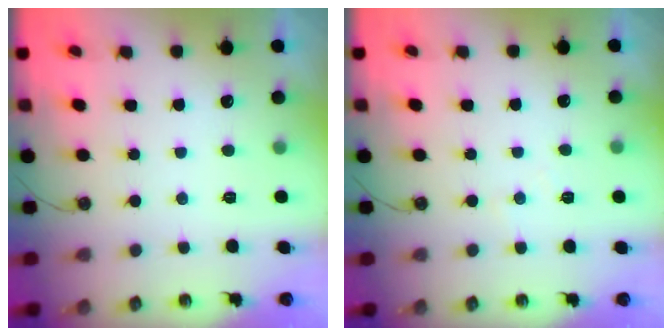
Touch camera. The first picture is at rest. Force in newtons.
{"total": 4.4, "press": 4.4, "slide": 0.7}